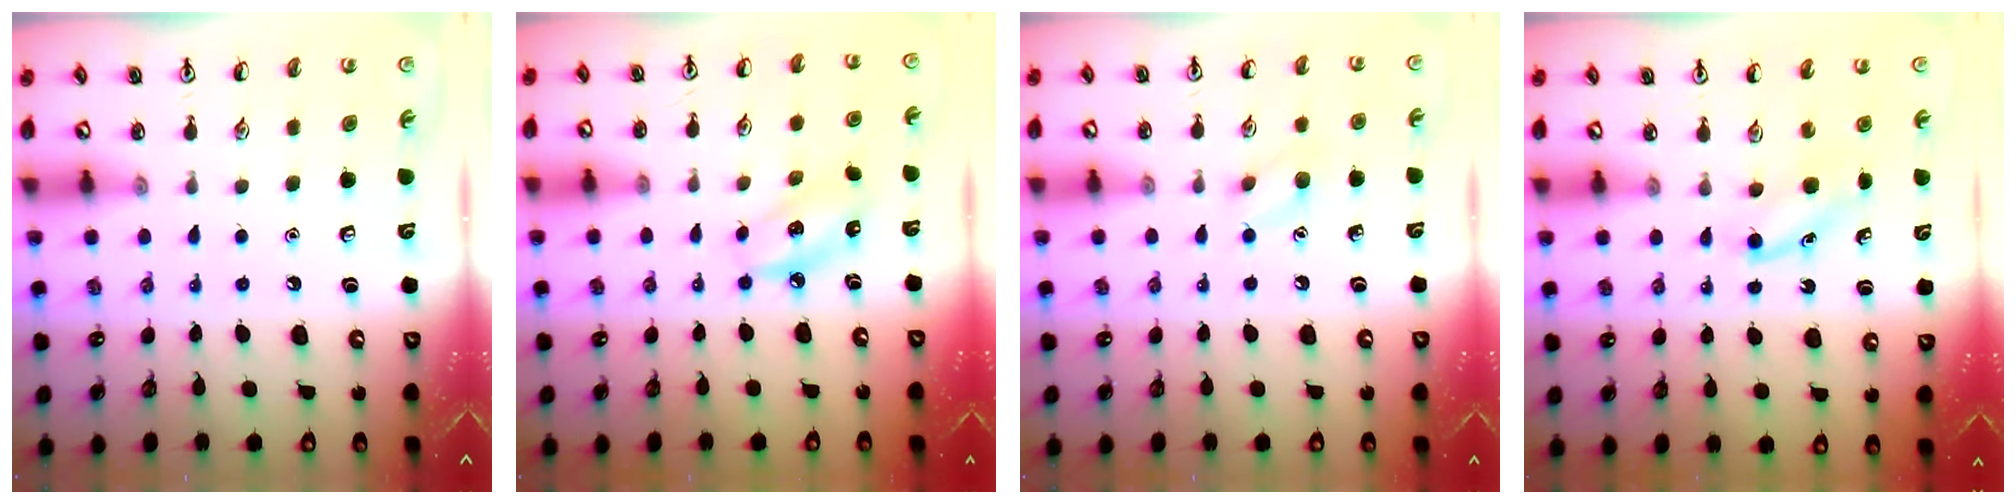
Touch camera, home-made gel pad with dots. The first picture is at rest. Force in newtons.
{"total": 6.1, "press": 6.0, "slide": 1.2}
{"total": 6.4, "press": 6.3, "slide": 1.4}
{"total": 3.8, "press": 3.6, "slide": 1.3}